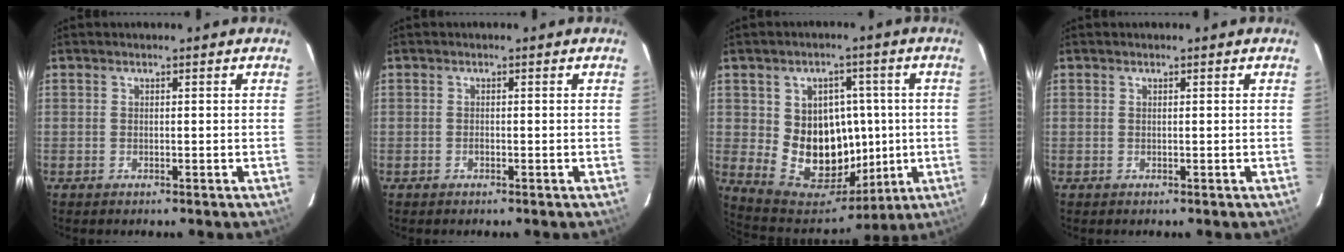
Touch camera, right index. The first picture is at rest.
{"total": 0.5, "force": [-0.3, 0.4, 0.2], "torque": [-0.003, 0.001, -0.006]}
{"total": 14.9, "force": [0.0, 12.9, 7.3], "torque": [-0.148, 0.010, 0.024]}
{"total": 0.0}